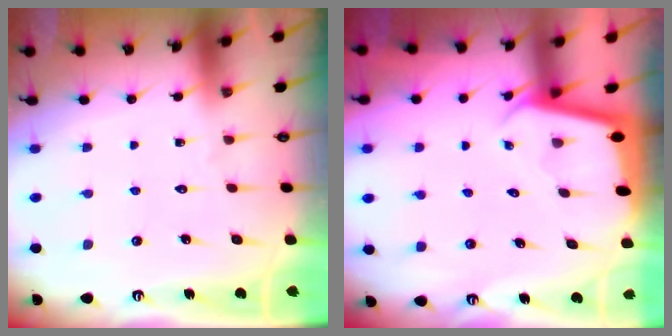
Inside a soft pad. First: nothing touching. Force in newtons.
{"total": 1.9, "press": 1.9, "slide": 0.1}